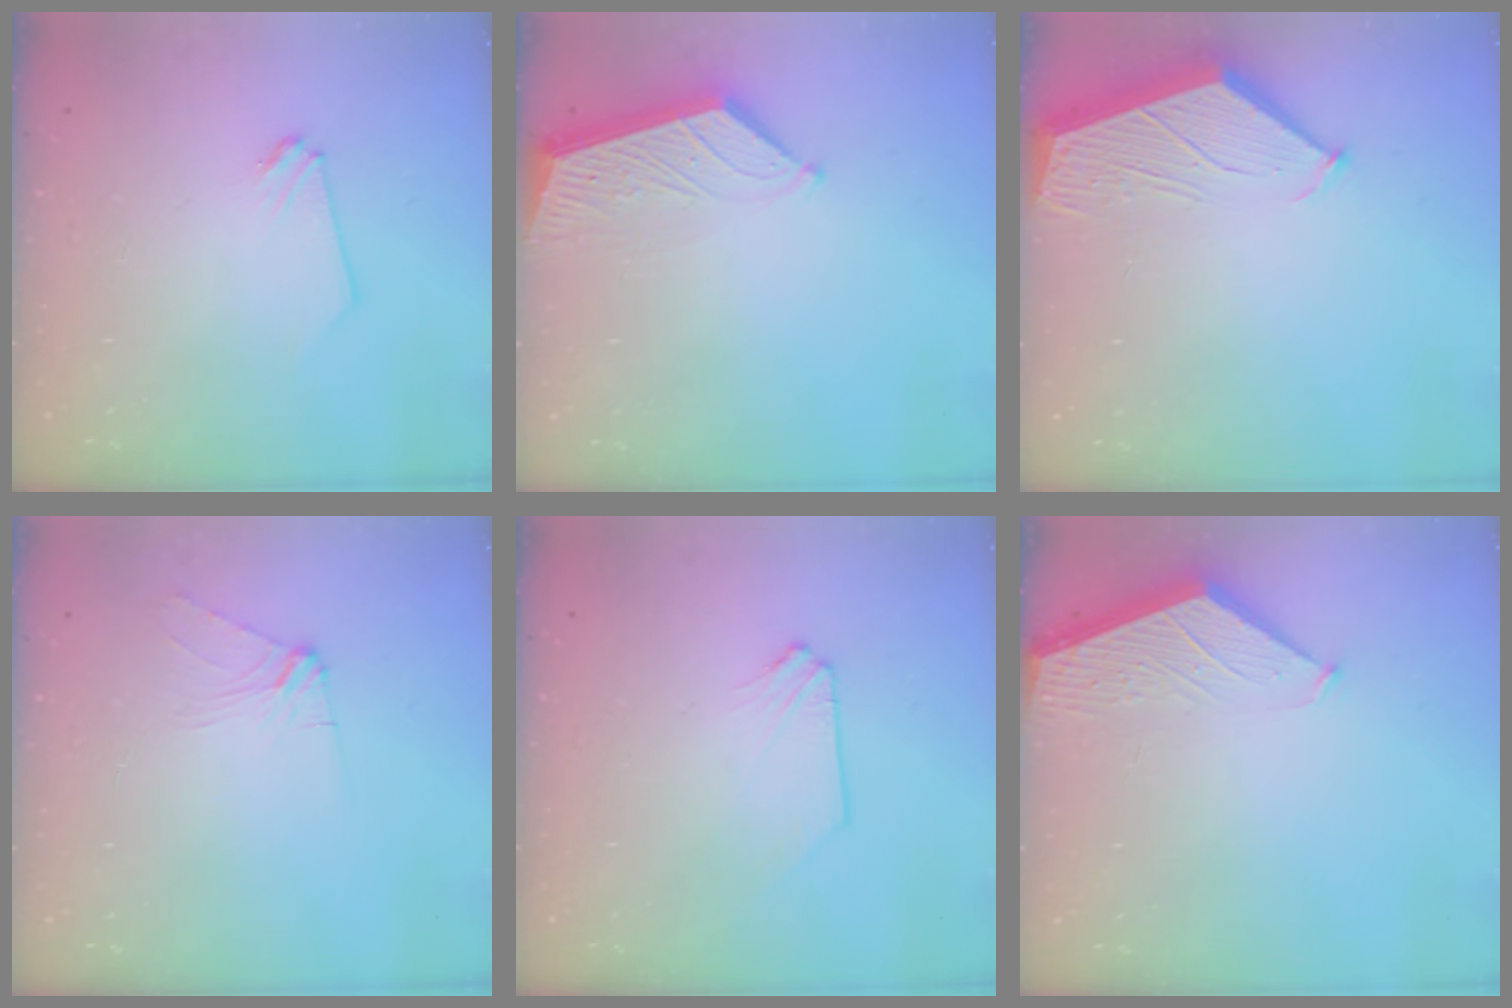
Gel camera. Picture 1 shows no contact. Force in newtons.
{"total": 6.3, "press": 6.2, "slide": 0.5}
{"total": 4.7, "press": 4.7, "slide": 0.5}
{"total": 4.9, "press": 4.9, "slide": 0.6}
{"total": 0.0}
{"total": 1.6, "press": 1.6, "slide": 0.2}